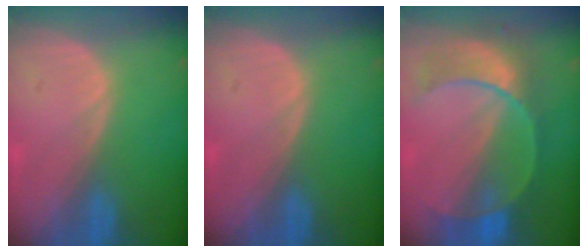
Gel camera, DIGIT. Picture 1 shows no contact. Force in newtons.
{"total": 0.0}
{"total": 8.9, "press": 8.2, "slide": 3.5}